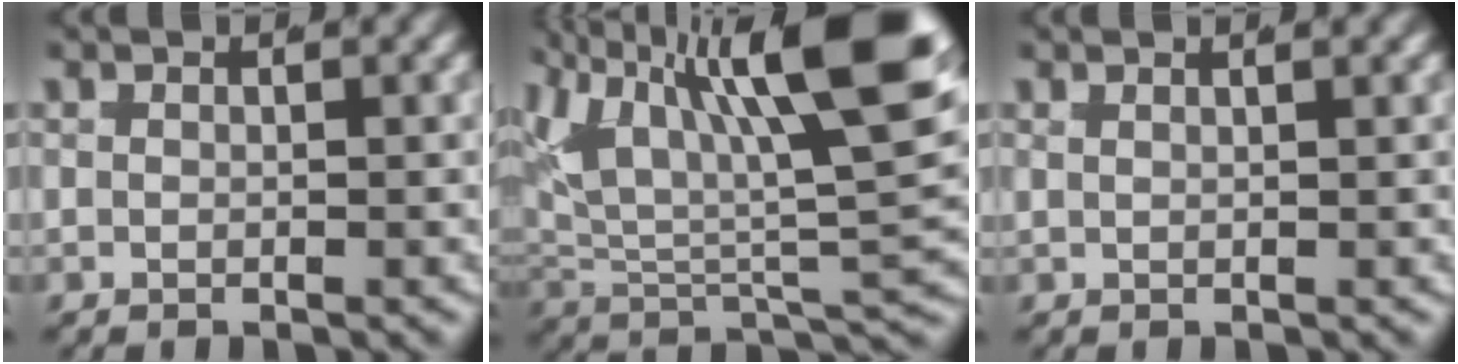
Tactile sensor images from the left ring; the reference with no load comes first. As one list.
[{"total": 13.6, "force": [3.6, 6.6, 11.3], "torque": [-0.184, -0.004, 0.053]}, {"total": 1.1, "force": [0.9, 0.2, 0.6], "torque": [-0.003, 0.009, 0.012]}]